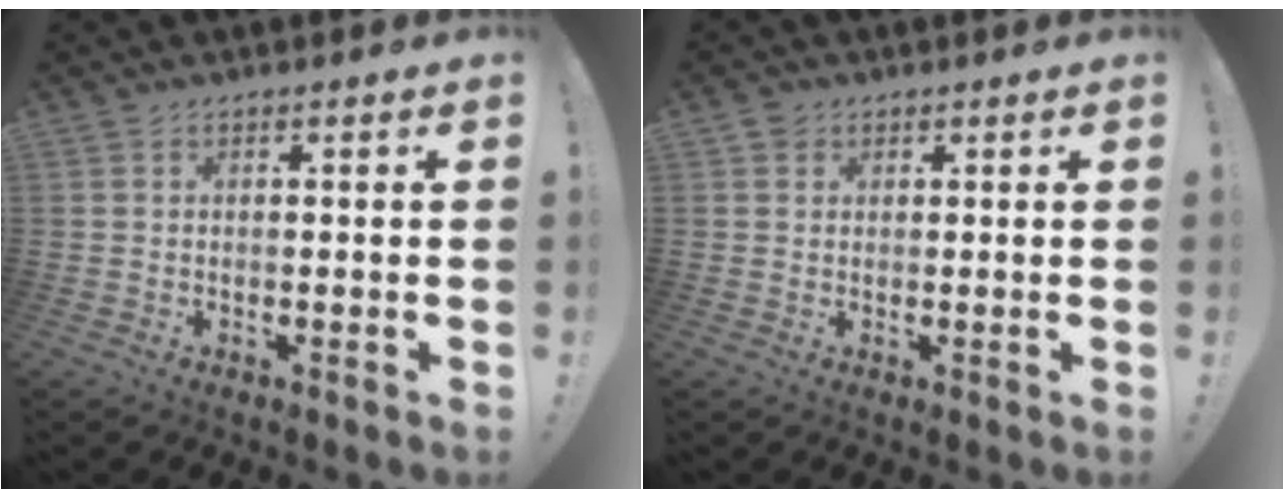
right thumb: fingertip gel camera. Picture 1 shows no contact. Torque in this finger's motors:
{"motor_torque": [-0.05, 0.22, -0.05, -0.25, 0.02]}